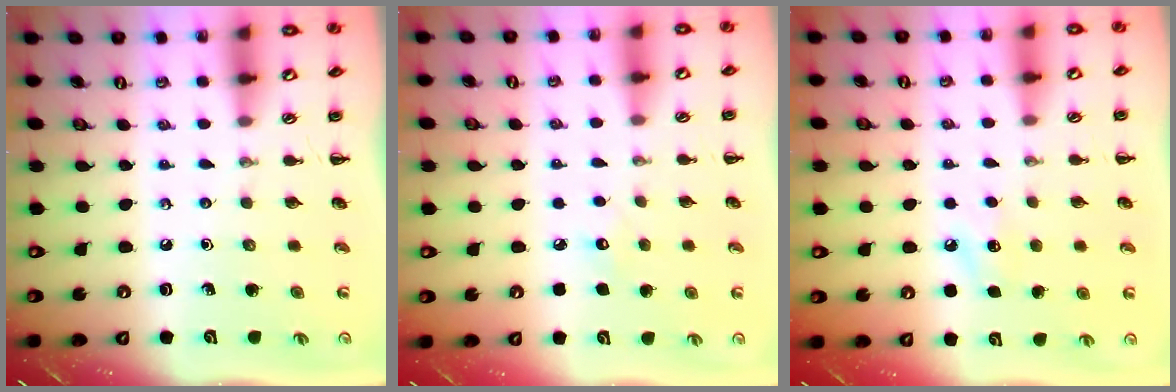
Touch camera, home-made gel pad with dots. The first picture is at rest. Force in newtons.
{"total": 4.4, "press": 4.3, "slide": 1.0}
{"total": 7.4, "press": 7.2, "slide": 1.9}